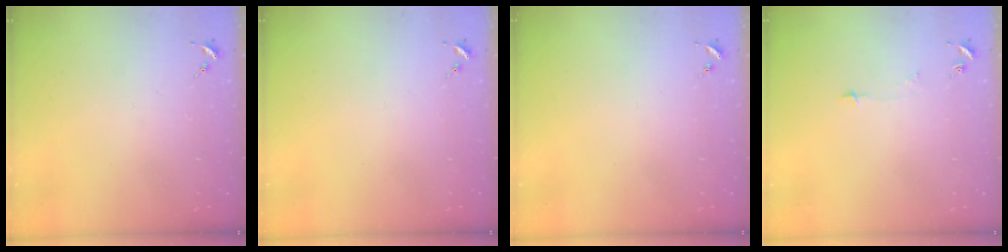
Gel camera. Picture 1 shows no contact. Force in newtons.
{"total": 0.0}
{"total": 0.0}
{"total": 3.6, "press": 3.6, "slide": 0.3}